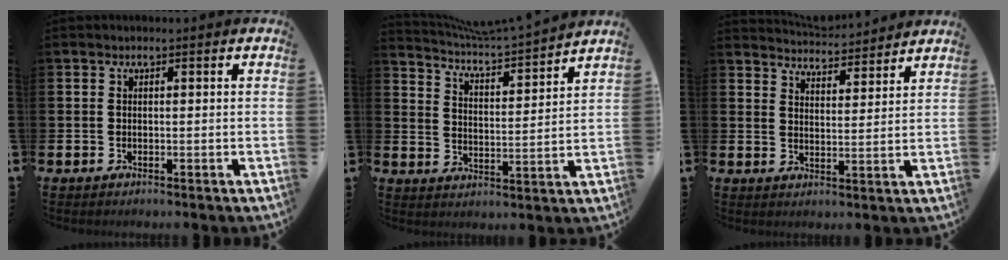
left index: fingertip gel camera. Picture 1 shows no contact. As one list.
[{"total": 5.7, "force": [5.6, -0.2, 0.5], "torque": [-0.038, -0.053, 0.096]}, {"total": 4.7, "force": [4.7, 0.1, -0.2], "torque": [-0.006, -0.040, 0.083]}]